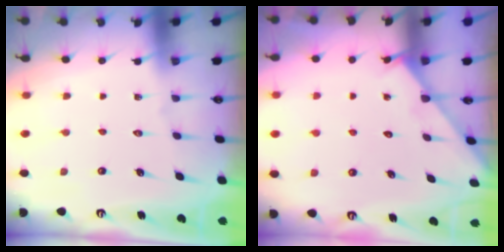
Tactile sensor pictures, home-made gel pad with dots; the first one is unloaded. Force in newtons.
{"total": 1.3, "press": 1.3, "slide": 0.1}